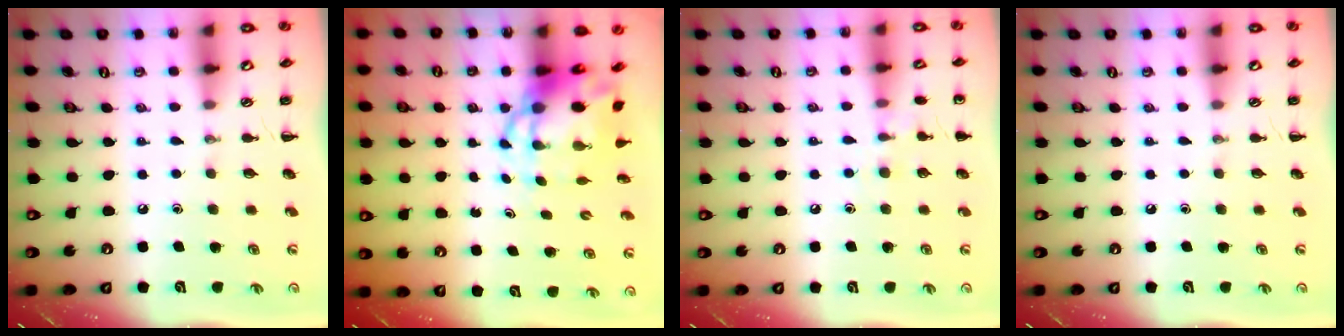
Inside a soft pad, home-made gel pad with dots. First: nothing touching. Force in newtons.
{"total": 7.3, "press": 7.0, "slide": 1.9}
{"total": 6.8, "press": 6.6, "slide": 1.9}
{"total": 0.0}